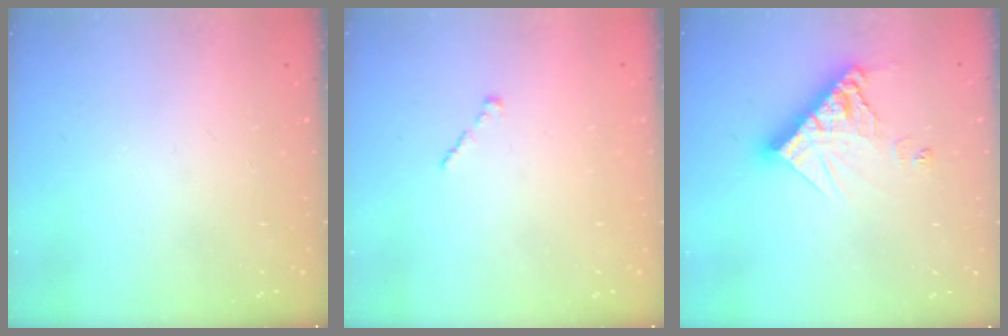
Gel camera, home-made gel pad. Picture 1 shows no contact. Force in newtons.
{"total": 0.0}
{"total": 12.2, "press": 12.1, "slide": 1.1}